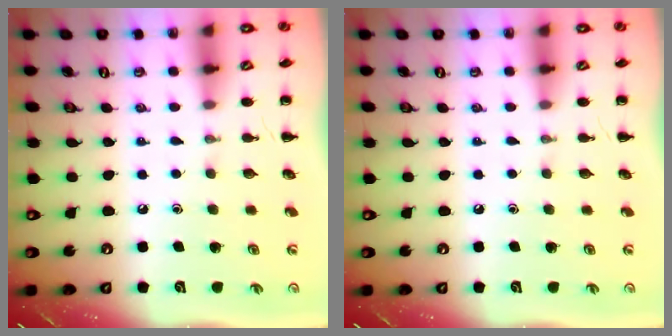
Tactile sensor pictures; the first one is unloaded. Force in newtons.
{"total": 0.0}